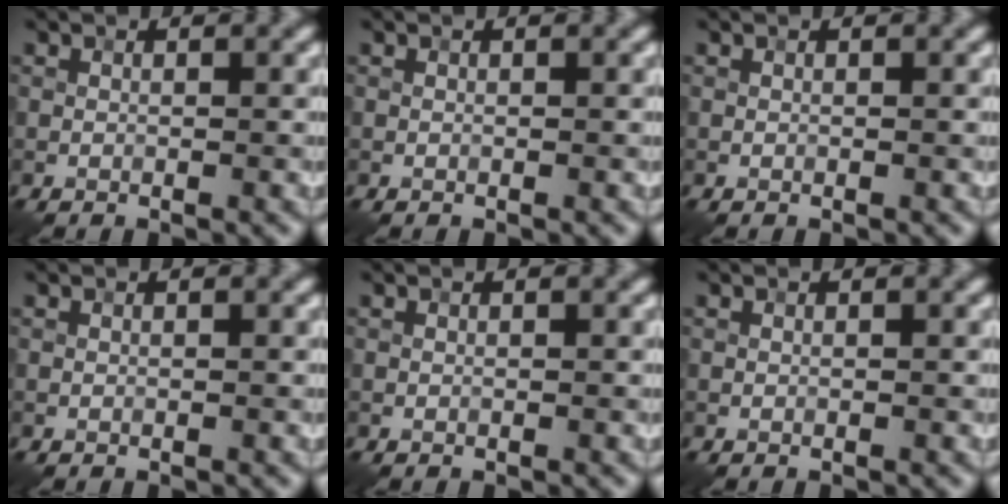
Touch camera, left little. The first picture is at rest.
{"total": 0.0}
{"total": 0.0}
{"total": 0.0}
{"total": 0.0}
{"total": 0.0}